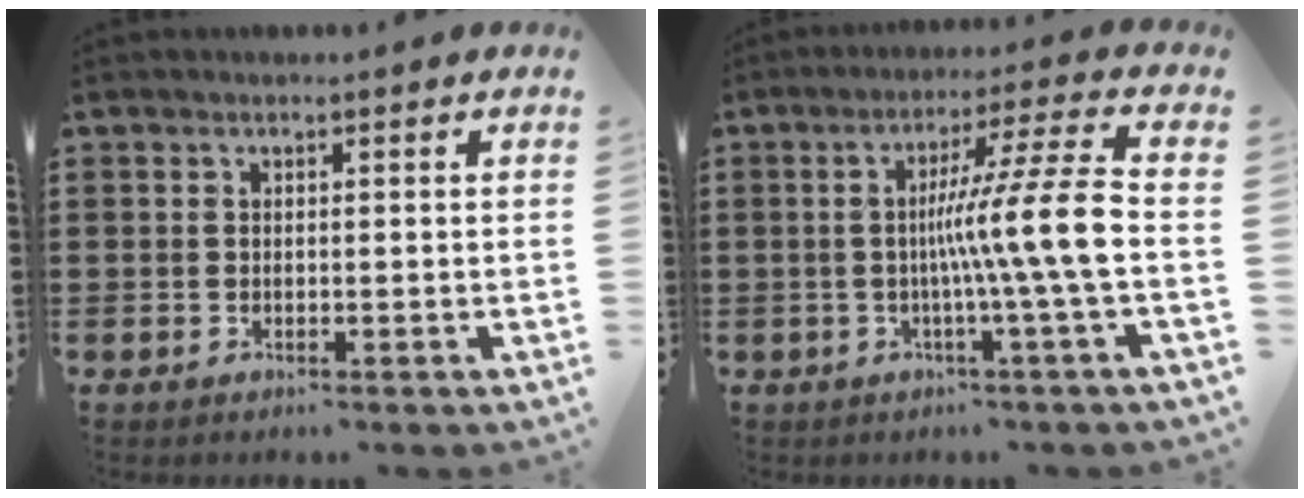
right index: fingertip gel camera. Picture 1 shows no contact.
{"total": 11.6, "force": [-1.0, -0.9, 11.5], "torque": [-0.196, -0.010, -0.028]}